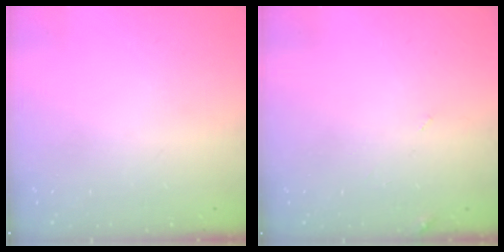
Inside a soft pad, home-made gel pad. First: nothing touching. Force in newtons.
{"total": 3.2, "press": 3.2, "slide": 0.4}